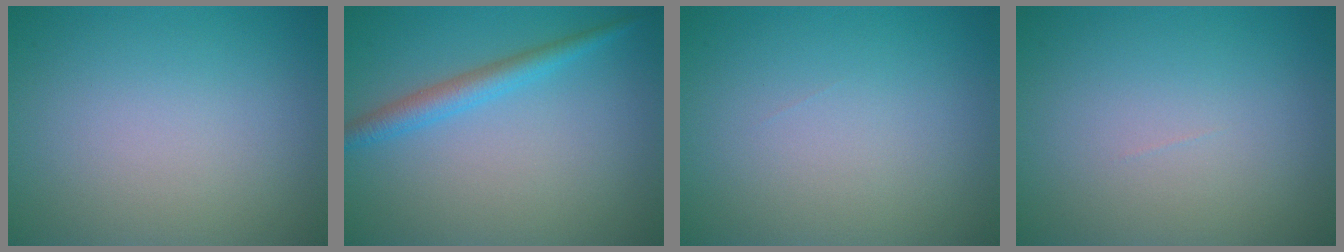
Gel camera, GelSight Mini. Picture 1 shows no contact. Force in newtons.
{"total": 2.5, "press": 2.5, "slide": 0.1}
{"total": 0.0}
{"total": 0.0}